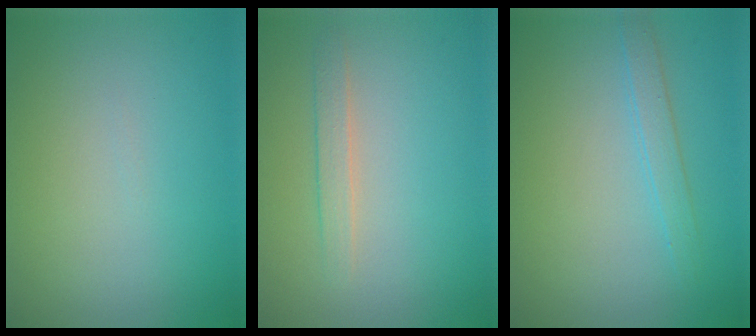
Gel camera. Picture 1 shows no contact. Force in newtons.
{"total": 1.5, "press": 1.5, "slide": 0.1}
{"total": 1.7, "press": 1.7, "slide": 0.0}